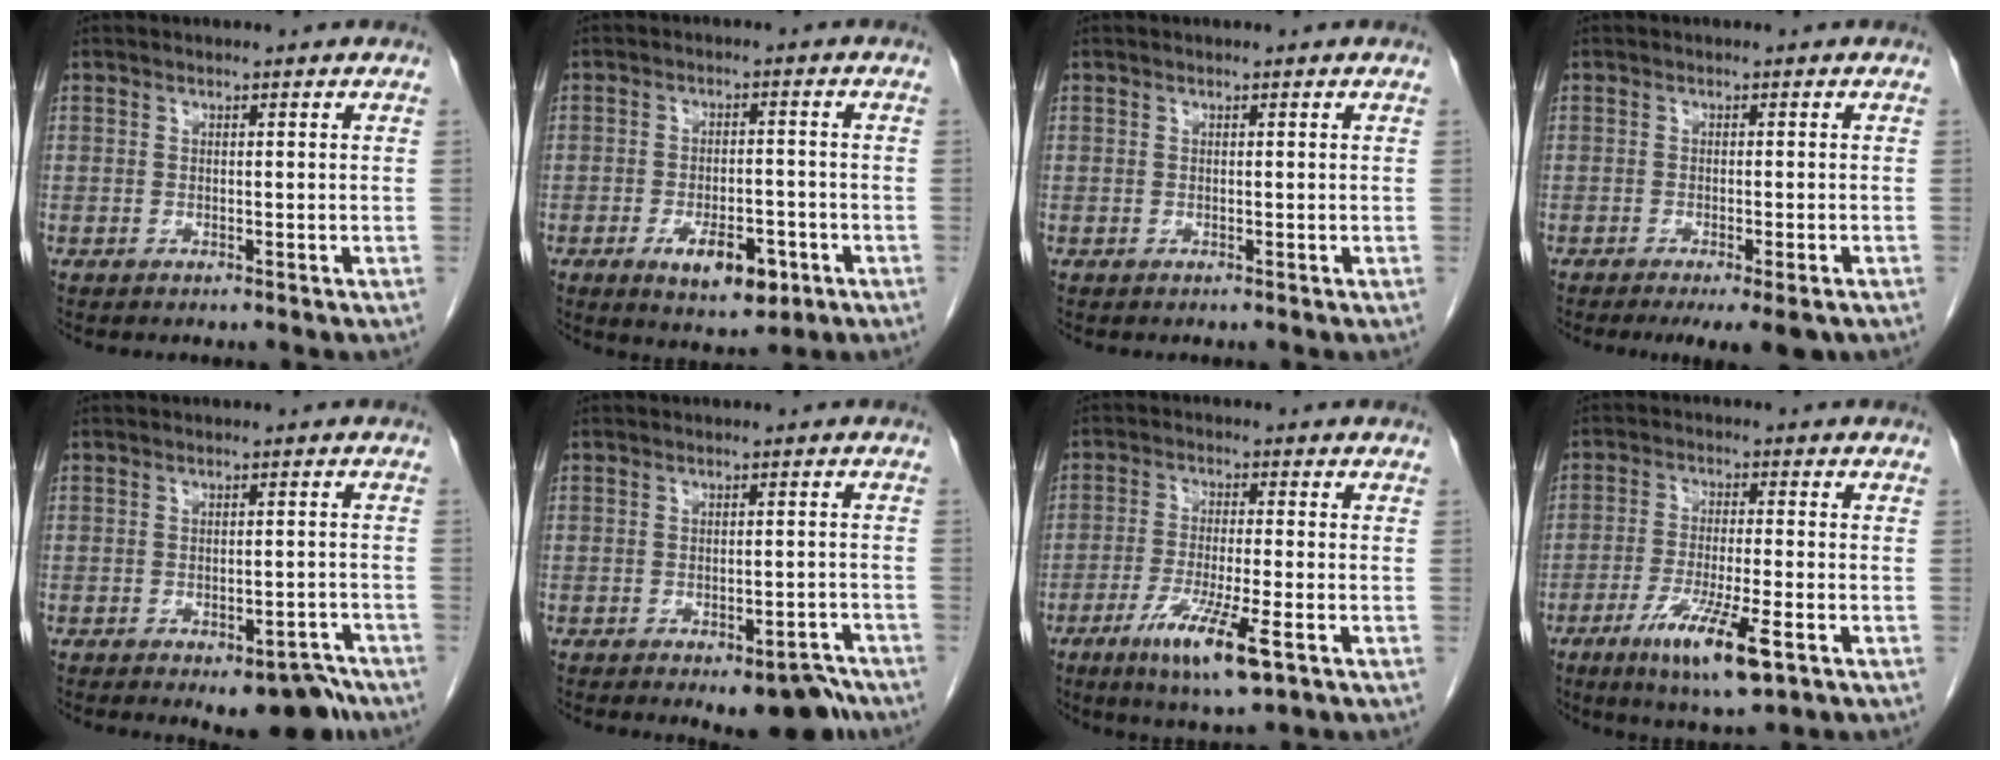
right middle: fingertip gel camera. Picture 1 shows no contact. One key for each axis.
{"total": 7.8, "fx": -3.6, "fy": 3.3, "fz": 6.1, "tx": -0.094, "ty": -0.004, "tz": -0.047}
{"total": 0.0}
{"total": 7.0, "fx": -5.0, "fy": 1.4, "fz": 4.7, "tx": -0.052, "ty": -0.013, "tz": -0.070}
{"total": 7.4, "fx": -5.3, "fy": 3.1, "fz": 4.2, "tx": -0.035, "ty": 0.015, "tz": -0.065}
{"total": 7.3, "fx": -5.3, "fy": 2.8, "fz": 4.1, "tx": -0.035, "ty": 0.014, "tz": -0.066}
{"total": 9.5, "fx": -4.7, "fy": 0.8, "fz": 8.2, "tx": -0.152, "ty": -0.024, "tz": -0.076}
{"total": 10.2, "fx": -5.1, "fy": 1.2, "fz": 8.8, "tx": -0.161, "ty": -0.024, "tz": -0.081}